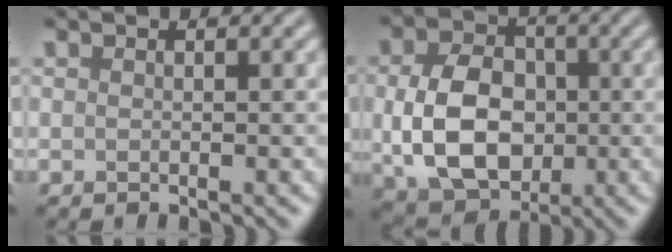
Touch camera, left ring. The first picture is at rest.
{"total": 8.6, "force": [-0.4, 6.1, 6.0], "torque": [-0.125, -0.008, -0.009]}